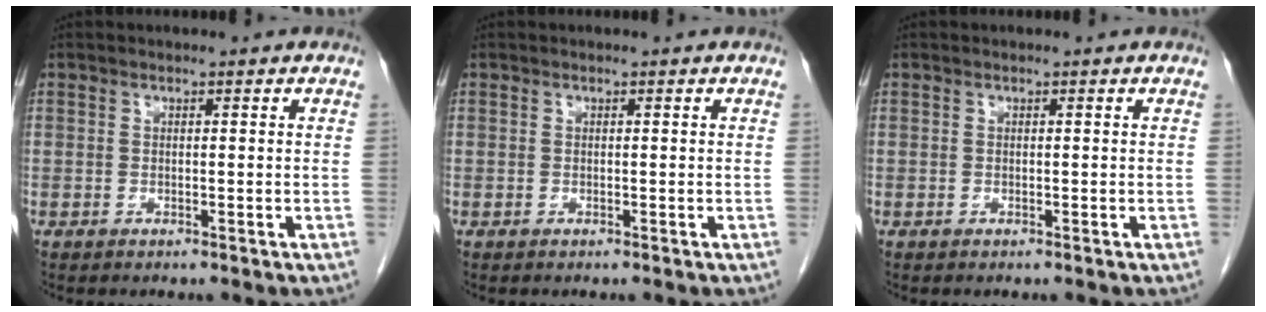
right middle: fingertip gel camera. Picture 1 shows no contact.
{"total": 0.0}
{"total": 0.0}